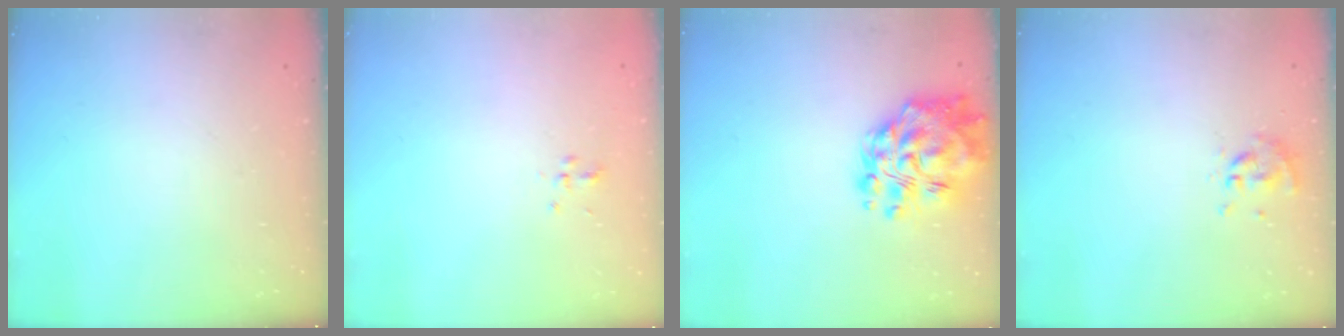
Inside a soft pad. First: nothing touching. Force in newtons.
{"total": 2.0, "press": 1.8, "slide": 0.8}
{"total": 17.0, "press": 16.3, "slide": 4.9}
{"total": 0.0}